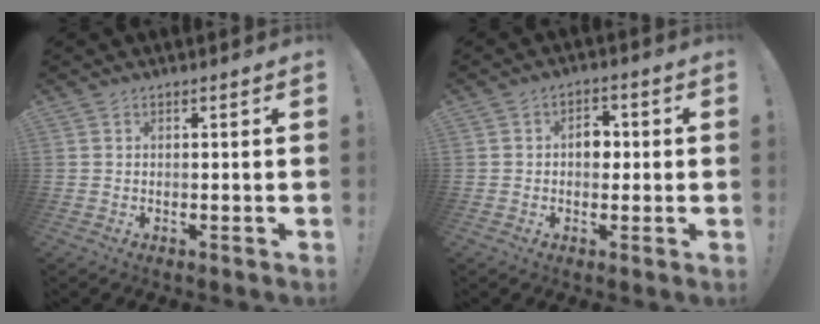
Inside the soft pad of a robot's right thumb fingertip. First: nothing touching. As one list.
[{"total": 5.6, "force": [-0.1, 4.2, 3.7], "torque": [-0.043, 0.007, -0.008]}]